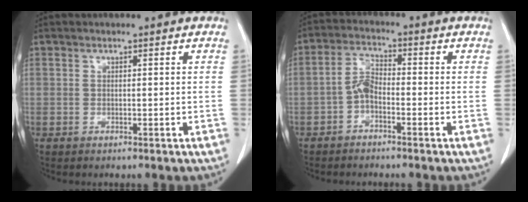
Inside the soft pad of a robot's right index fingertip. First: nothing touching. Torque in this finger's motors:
{"motor_torque": [0.49, -0.35, 0.24, 0.07]}